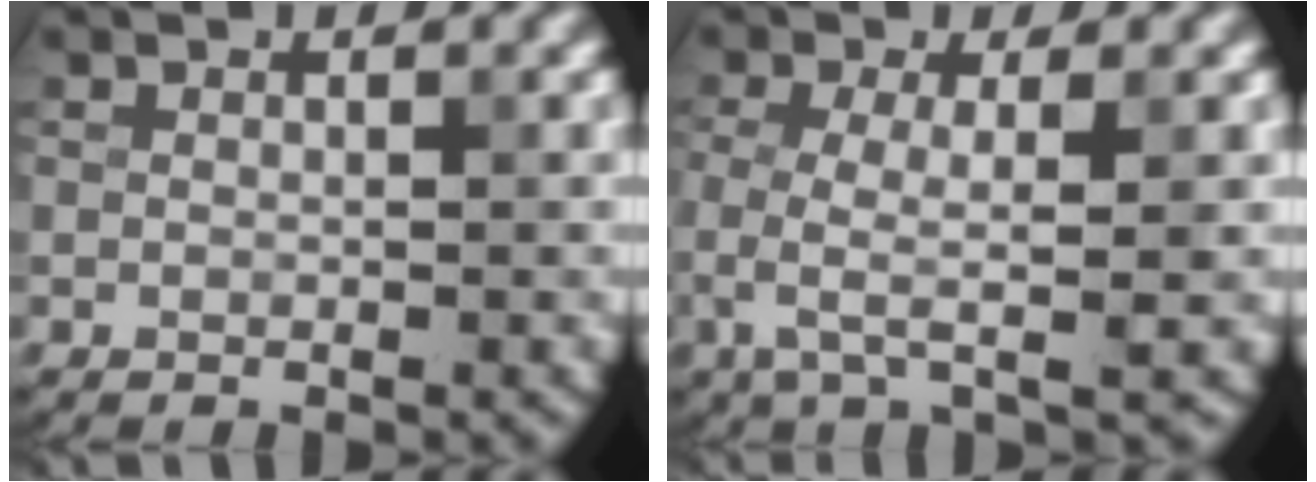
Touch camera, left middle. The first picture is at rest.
{"total": 3.8, "force": [-0.7, 0.9, 3.6], "torque": [-0.078, -0.009, -0.016]}